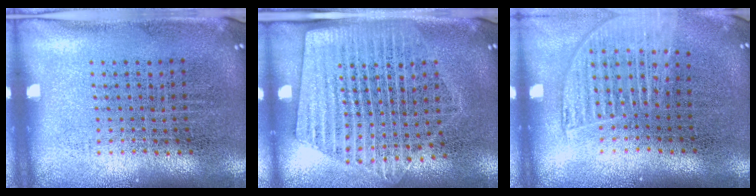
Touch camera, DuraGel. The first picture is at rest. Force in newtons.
{"total": 1.7, "press": 1.5, "slide": 0.8}
{"total": 1.5, "press": 1.3, "slide": 0.7}